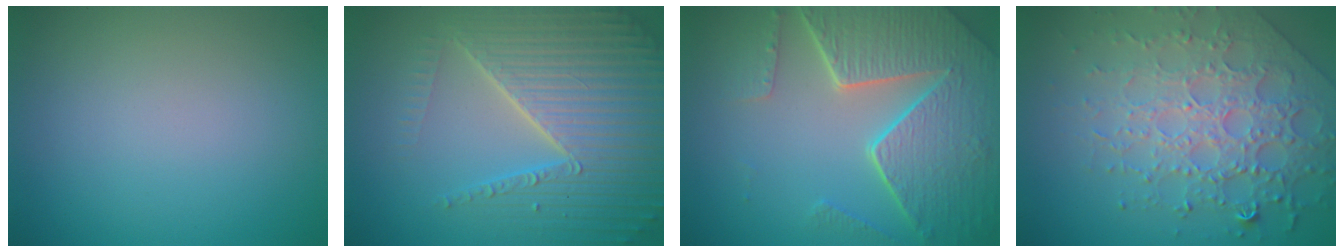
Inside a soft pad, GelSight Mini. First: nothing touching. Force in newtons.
{"total": 7.1, "press": 6.9, "slide": 1.6}
{"total": 7.8, "press": 5.6, "slide": 5.4}
{"total": 7.9, "press": 5.6, "slide": 5.6}